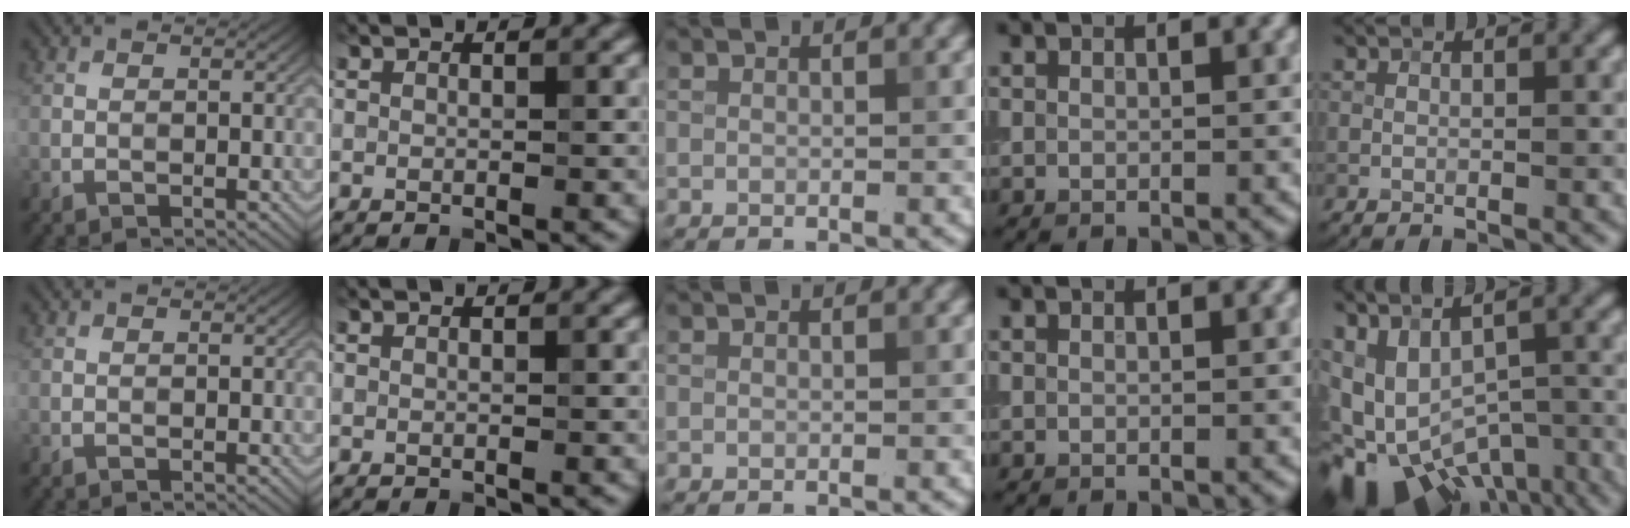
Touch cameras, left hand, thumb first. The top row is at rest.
{"little": {"total": 12.1, "force": [-5.1, 7.1, 8.4], "torque": [-0.137, -0.006, -0.054]}}